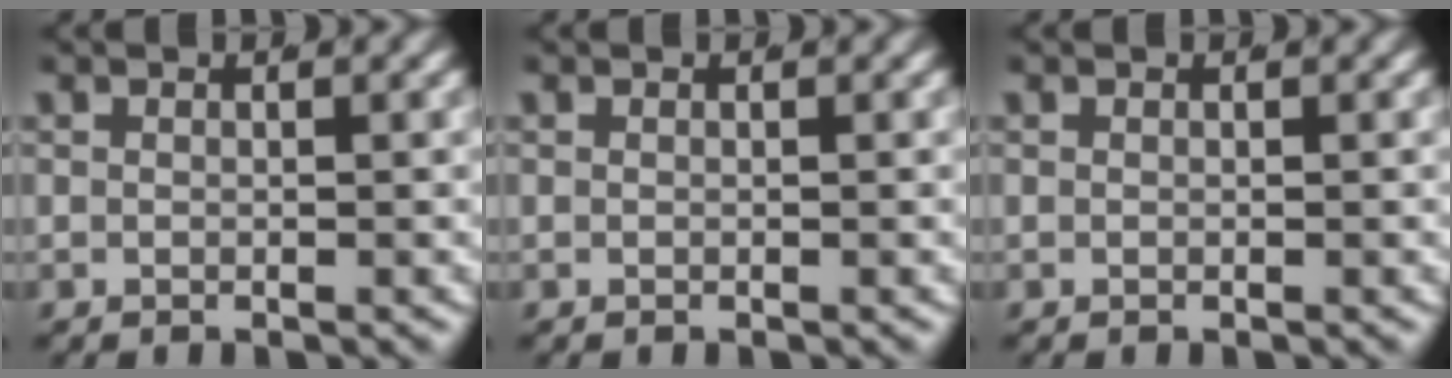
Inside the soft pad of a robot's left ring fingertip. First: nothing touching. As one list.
[{"total": 0.0}, {"total": 0.0}]